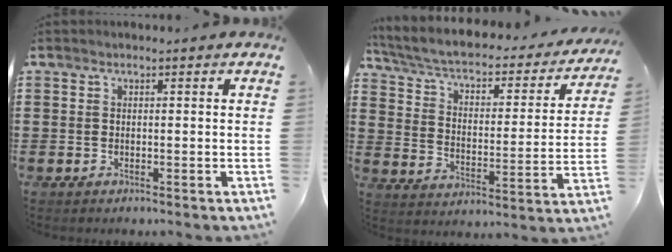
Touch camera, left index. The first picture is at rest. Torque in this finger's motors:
{"motor_torque": [2.14, 0.00, 0.56, 0.07]}